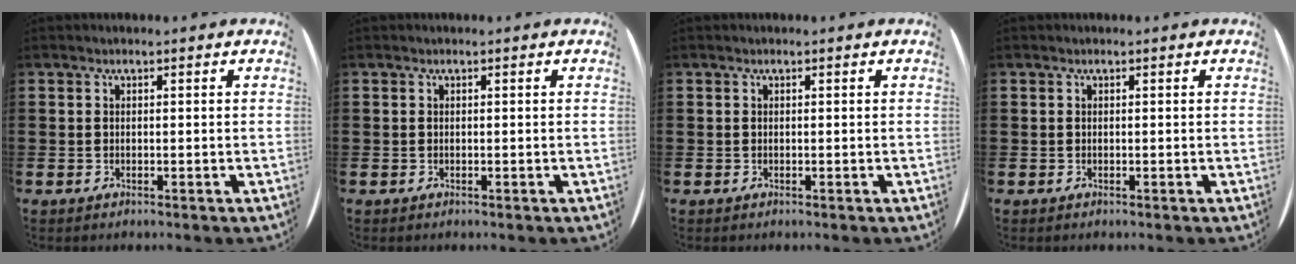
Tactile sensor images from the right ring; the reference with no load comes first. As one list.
[{"total": 0.0}, {"total": 0.0}, {"total": 0.0}]